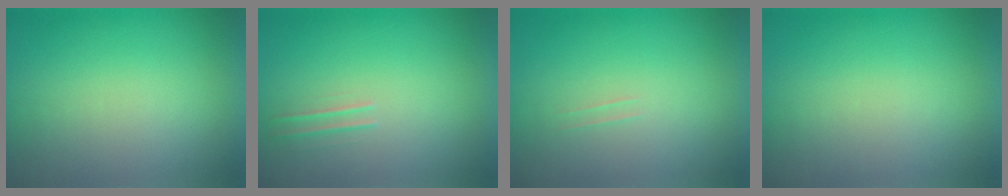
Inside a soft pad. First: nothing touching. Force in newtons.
{"total": 1.5}
{"total": 1.1}
{"total": 0.0}